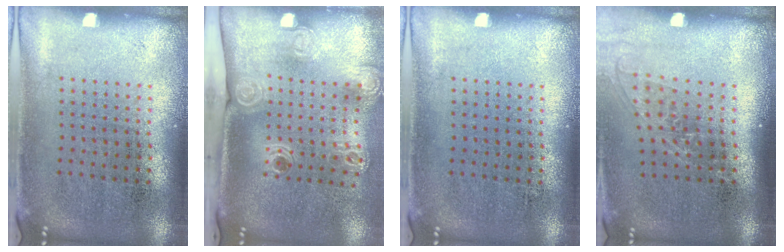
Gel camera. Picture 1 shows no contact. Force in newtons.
{"total": 2.3, "press": 1.6, "slide": 1.6}
{"total": 0.0}
{"total": 1.2, "press": 1.0, "slide": 0.7}